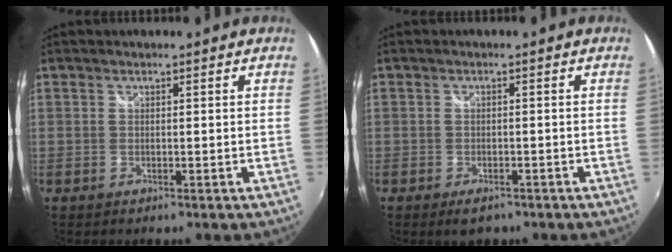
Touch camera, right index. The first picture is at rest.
{"total": 3.5, "force": [-2.4, 1.8, 1.7], "torque": [-0.037, -0.011, -0.036]}